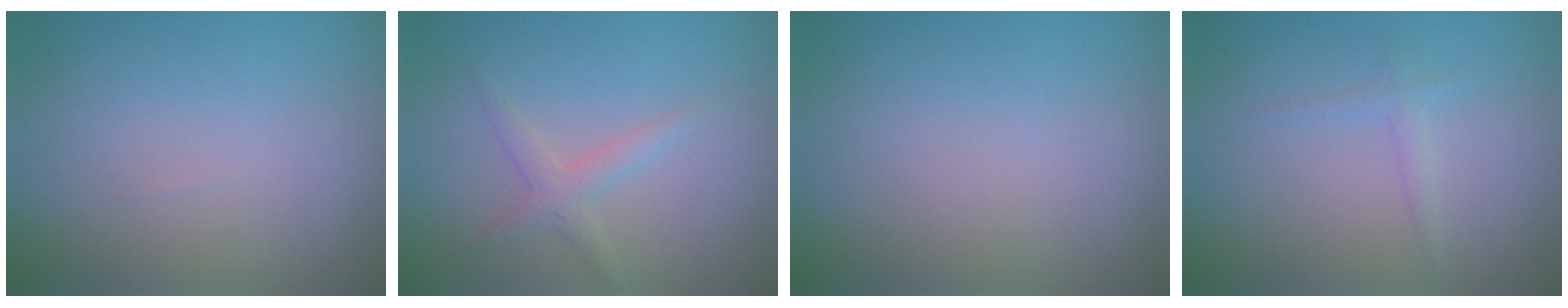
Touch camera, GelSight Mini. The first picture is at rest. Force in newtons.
{"total": 1.8, "press": 1.8, "slide": 0.0}
{"total": 0.0}
{"total": 1.1, "press": 1.1, "slide": 0.1}